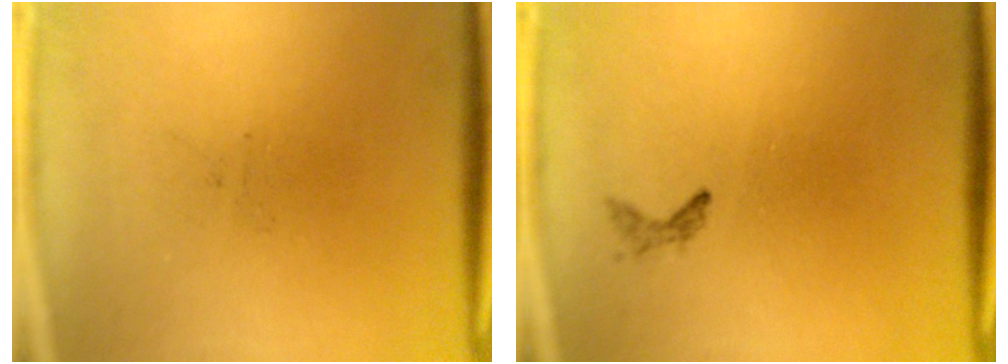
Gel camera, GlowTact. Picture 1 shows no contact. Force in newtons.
{"total": 0.7}